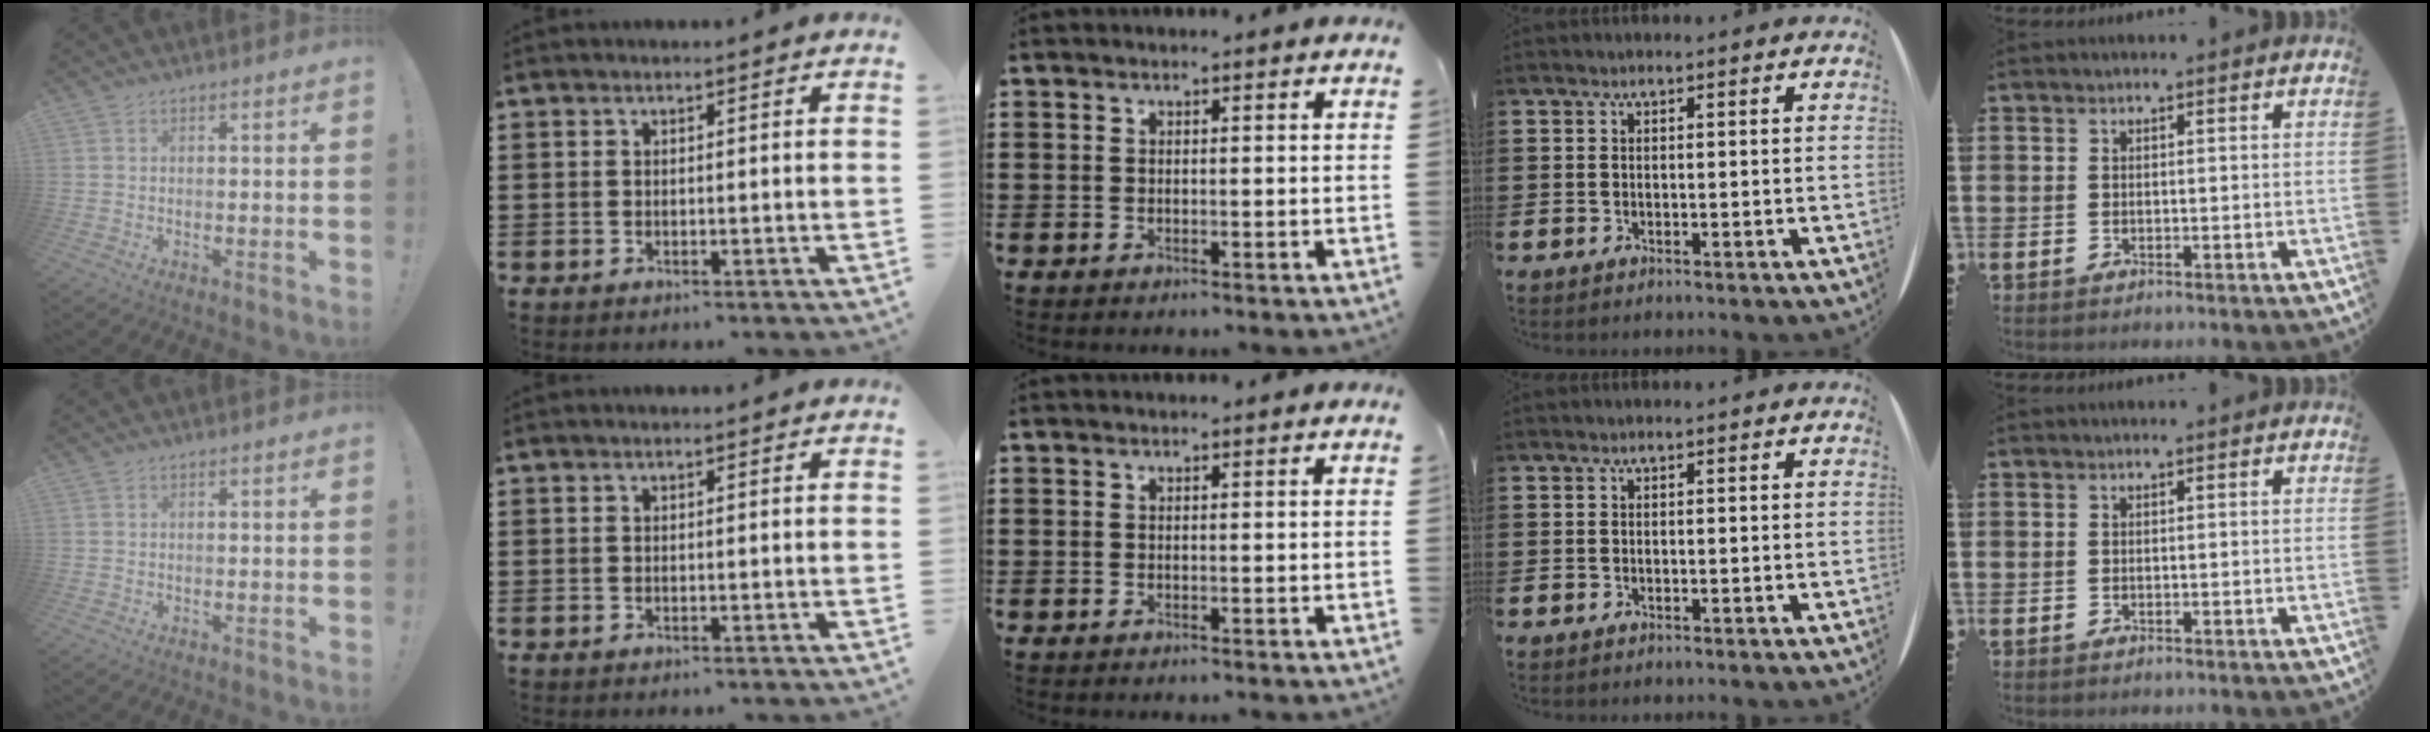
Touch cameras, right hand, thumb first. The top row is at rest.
{}